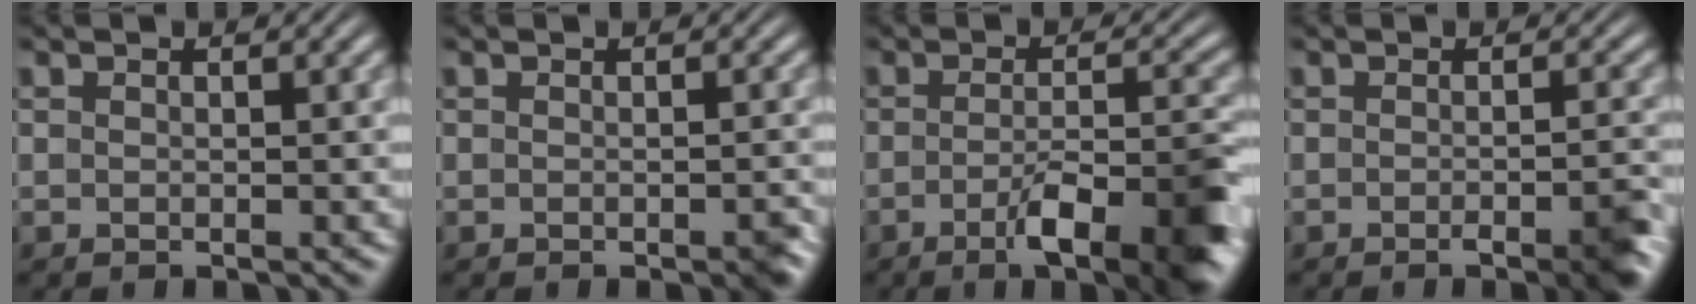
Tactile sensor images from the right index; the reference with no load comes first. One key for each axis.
{"total": 1.1, "fx": -0.8, "fy": 0.2, "fz": 0.8, "tx": -0.007, "ty": 0.003, "tz": -0.015}
{"total": 8.7, "fx": -3.6, "fy": 1.9, "fz": 7.6, "tx": -0.106, "ty": -0.012, "tz": -0.055}
{"total": 3.1, "fx": -1.9, "fy": 0.5, "fz": 2.3, "tx": -0.028, "ty": 0.001, "tz": -0.036}